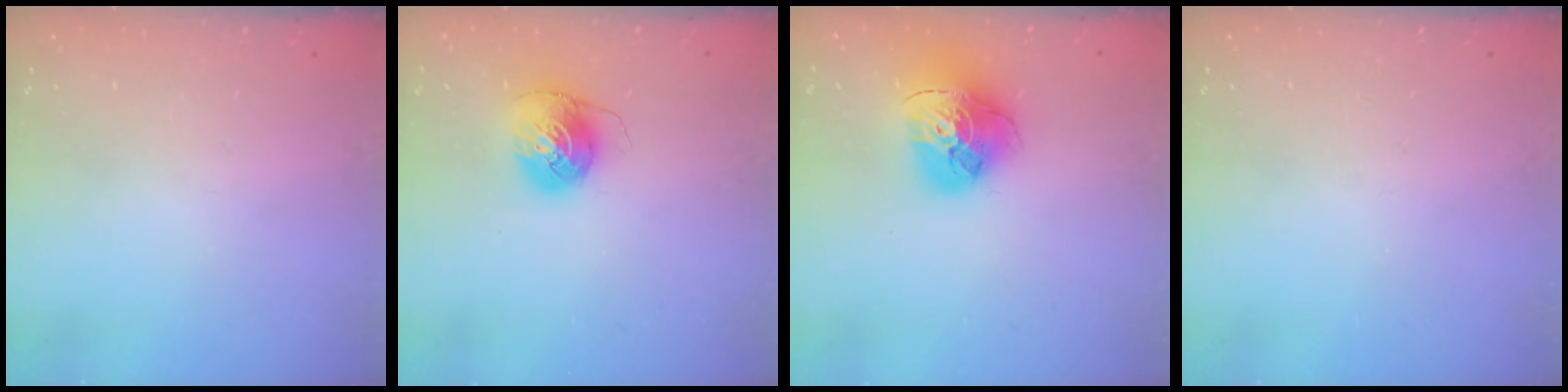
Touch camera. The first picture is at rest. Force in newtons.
{"total": 8.8, "press": 8.8, "slide": 0.3}
{"total": 16.4, "press": 16.4, "slide": 1.5}
{"total": 0.0}